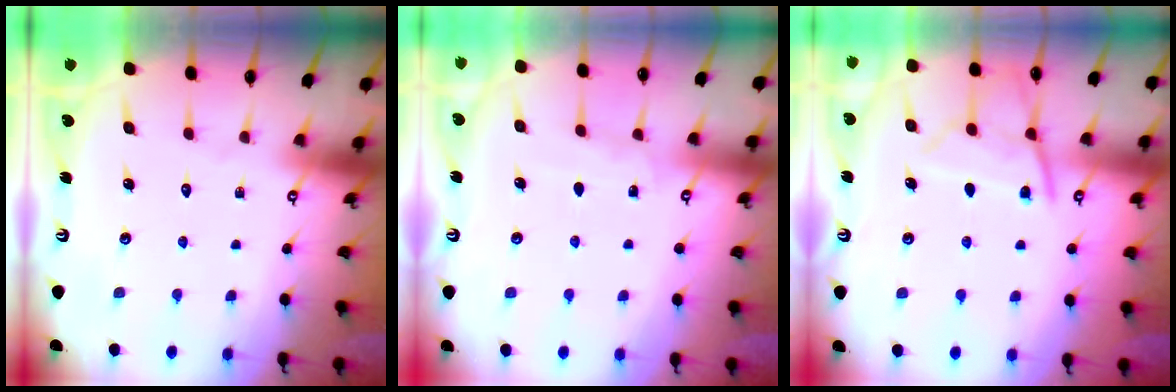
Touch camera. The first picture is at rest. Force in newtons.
{"total": 4.1, "press": 4.0, "slide": 0.5}
{"total": 10.2, "press": 10.2, "slide": 0.5}